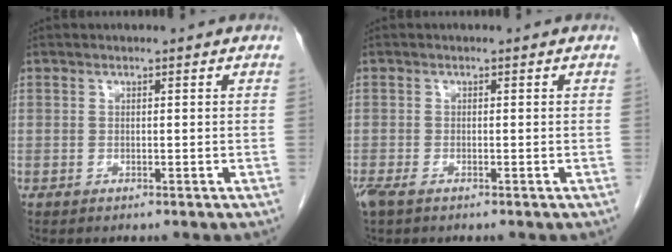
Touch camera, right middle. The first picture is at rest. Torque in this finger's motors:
{"motor_torque": [0.32, -0.11, 0.00, 0.03]}